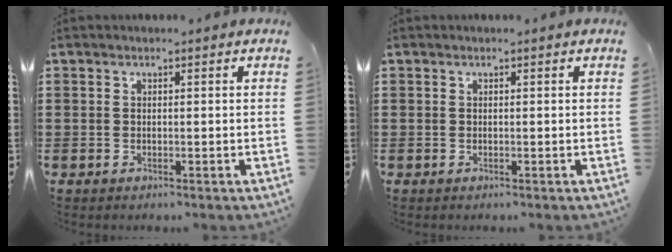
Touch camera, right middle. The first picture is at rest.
{"total": 0.0}